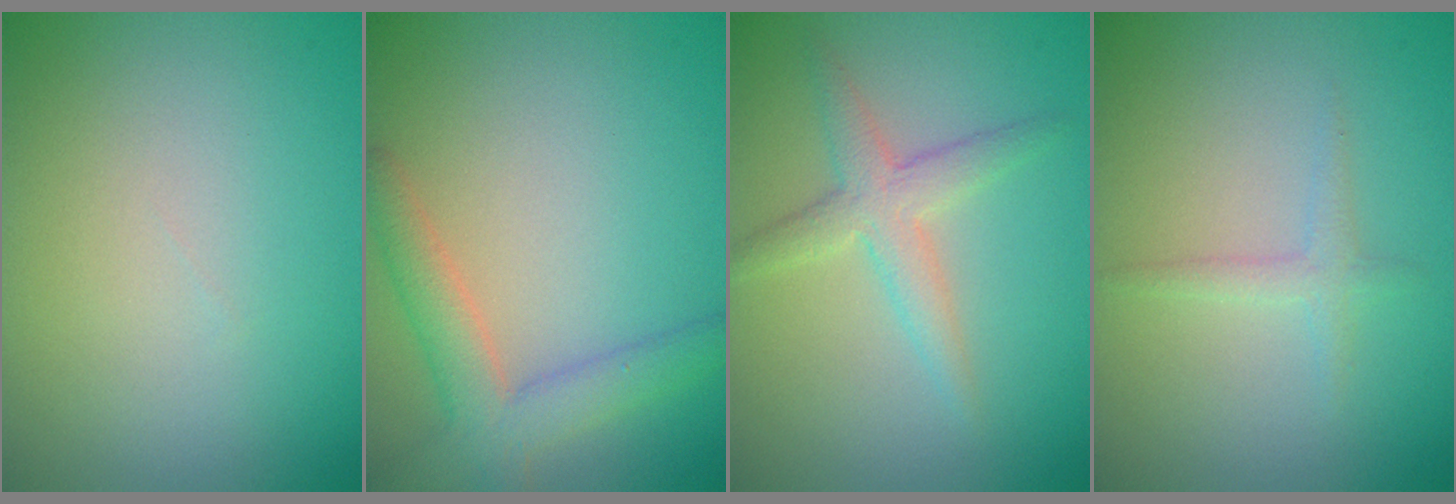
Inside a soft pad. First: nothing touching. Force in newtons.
{"total": 4.2, "press": 4.2, "slide": 0.2}
{"total": 2.9, "press": 2.9, "slide": 0.1}
{"total": 1.3, "press": 1.3, "slide": 0.0}